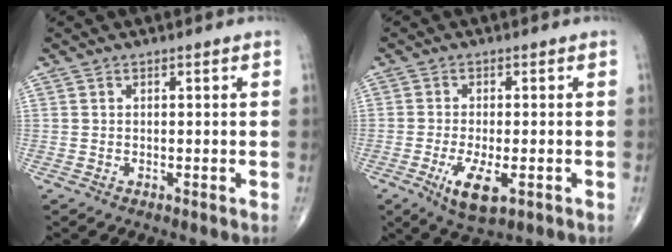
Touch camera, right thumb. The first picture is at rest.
{"total": 7.0, "force": [-2.6, 2.6, 6.0], "torque": [-0.112, -0.013, -0.040]}